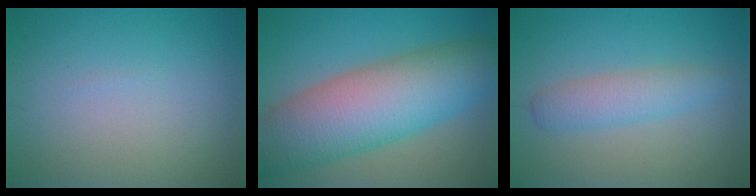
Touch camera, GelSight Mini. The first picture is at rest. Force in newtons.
{"total": 11.5, "press": 11.5, "slide": 0.1}
{"total": 3.0, "press": 3.0, "slide": 0.1}